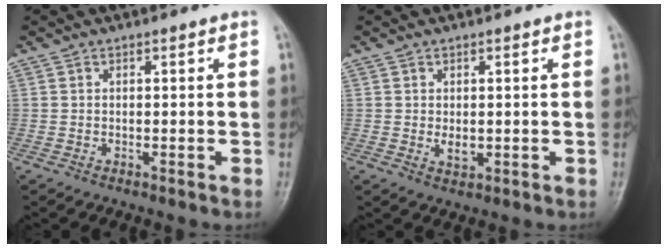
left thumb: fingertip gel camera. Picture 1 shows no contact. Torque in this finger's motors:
{"motor_torque": [0.48, 0.56, 0.39, 0.03, 0.01]}